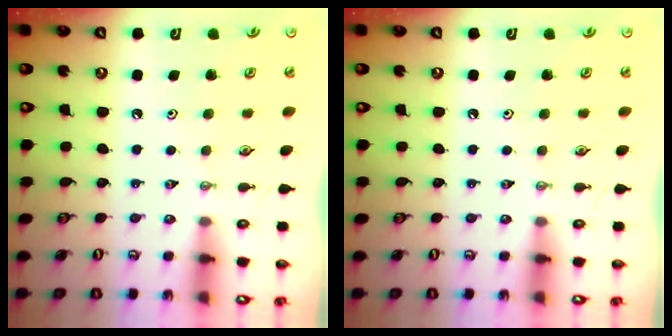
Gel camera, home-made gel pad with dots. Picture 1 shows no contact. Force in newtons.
{"total": 0.0}